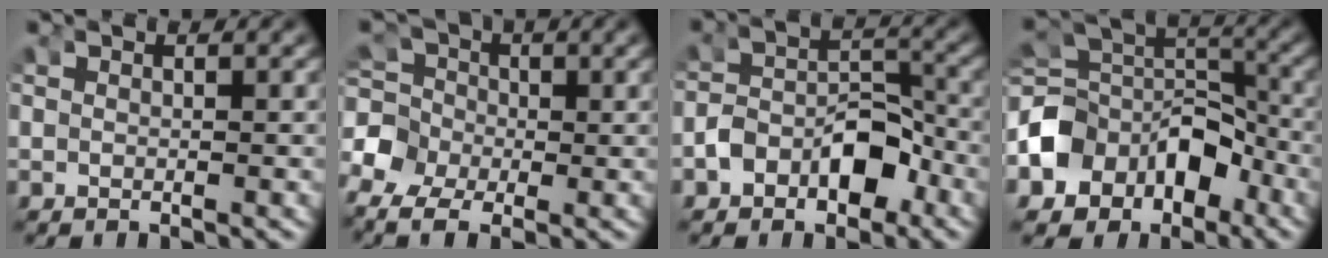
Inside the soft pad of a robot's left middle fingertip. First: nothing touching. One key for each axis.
{"total": 6.3, "fx": -1.4, "fy": 5.4, "fz": 2.9, "tx": -0.064, "ty": -0.023, "tz": -0.025}
{"total": 4.0, "fx": -2.1, "fy": 2.6, "fz": 2.1, "tx": -0.030, "ty": 0.001, "tz": -0.033}
{"total": 7.8, "fx": -2.7, "fy": 6.4, "fz": 3.5, "tx": -0.086, "ty": -0.026, "tz": -0.037}